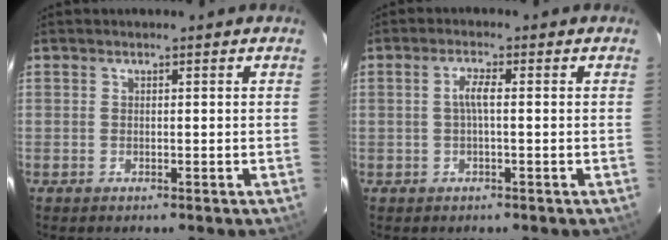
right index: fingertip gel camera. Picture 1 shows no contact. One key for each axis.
{"total": 2.2, "fx": 0.1, "fy": -0.1, "fz": 2.2, "tx": -0.044, "ty": 0.003, "tz": 0.000}